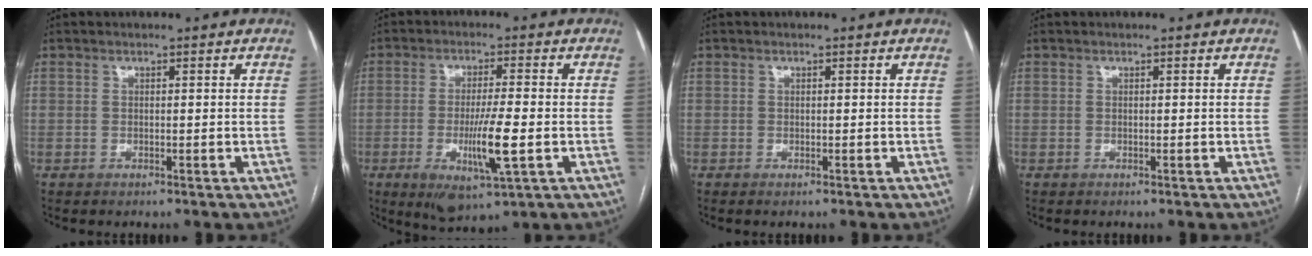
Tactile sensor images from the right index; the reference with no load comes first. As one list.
[{"total": 9.6, "force": [-2.6, 0.9, 9.2], "torque": [-0.166, -0.022, -0.041]}, {"total": 0.0}, {"total": 0.0}]